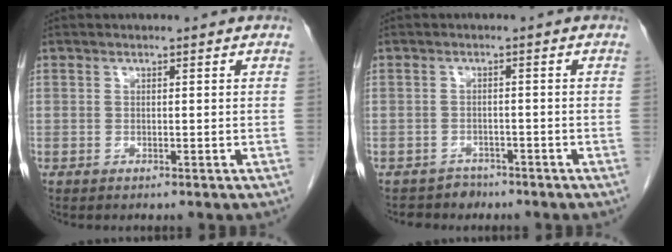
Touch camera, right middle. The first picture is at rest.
{"total": 2.7, "force": [-2.1, 1.5, -0.7], "torque": [0.005, 0.005, -0.035]}